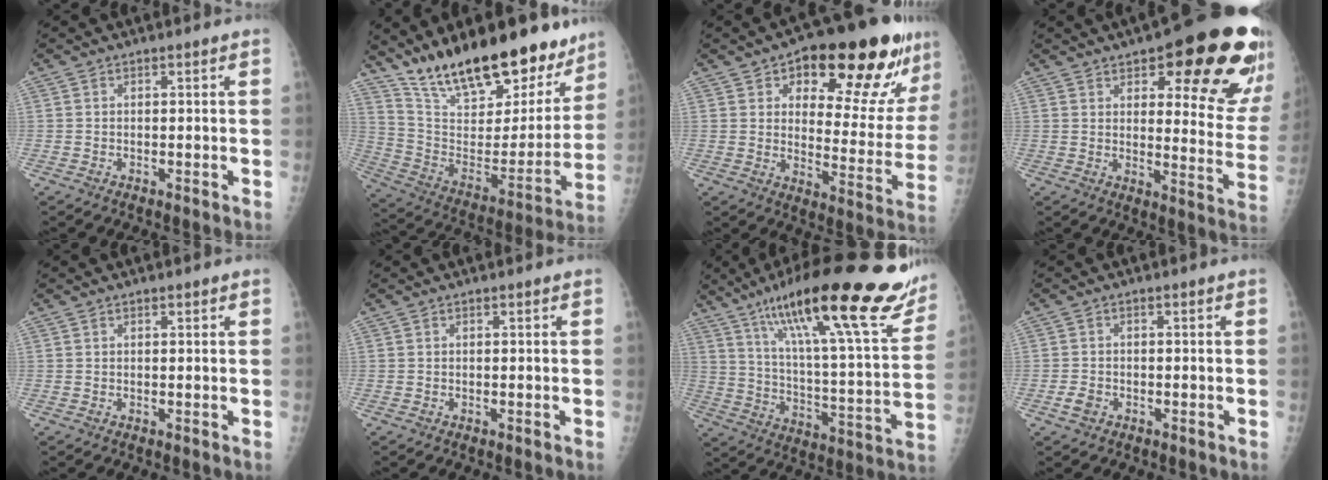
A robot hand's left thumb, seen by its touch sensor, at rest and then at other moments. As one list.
[{"total": 26.4, "force": [20.0, 10.3, 13.9], "torque": [-0.182, -0.088, 0.331]}, {"total": 23.4, "force": [12.9, 8.9, 17.4], "torque": [-0.184, -0.031, 0.185]}, {"total": 24.3, "force": [13.6, 7.9, 18.6], "torque": [-0.193, -0.055, 0.168]}, {"total": 0.6, "force": [0.4, 0.3, 0.4], "torque": [-0.004, -0.001, 0.005]}, {"total": 0.0}, {"total": 30.8, "force": [19.6, 5.8, 23.0], "torque": [-0.336, -0.043, 0.306]}, {"total": 2.2, "force": [-1.0, 1.6, 1.1], "torque": [-0.020, 0.002, -0.019]}]